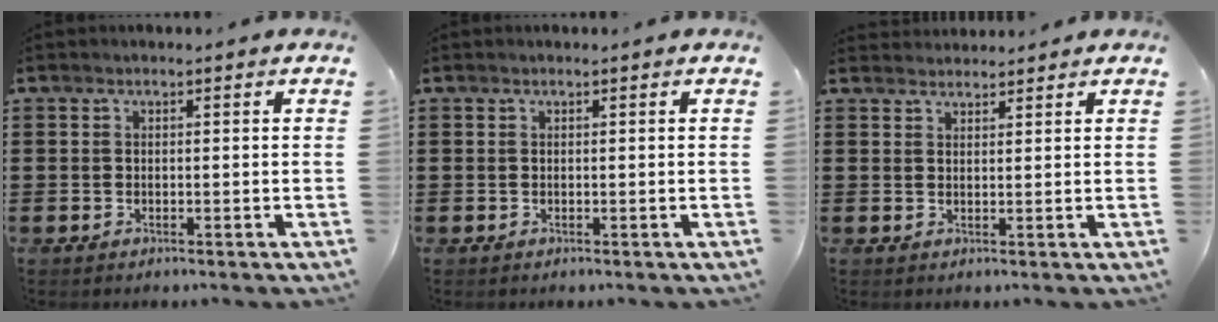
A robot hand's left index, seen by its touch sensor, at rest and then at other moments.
{"total": 0.0}
{"total": 1.8, "force": [1.8, 0.3, -0.2], "torque": [-0.001, 0.001, 0.035]}